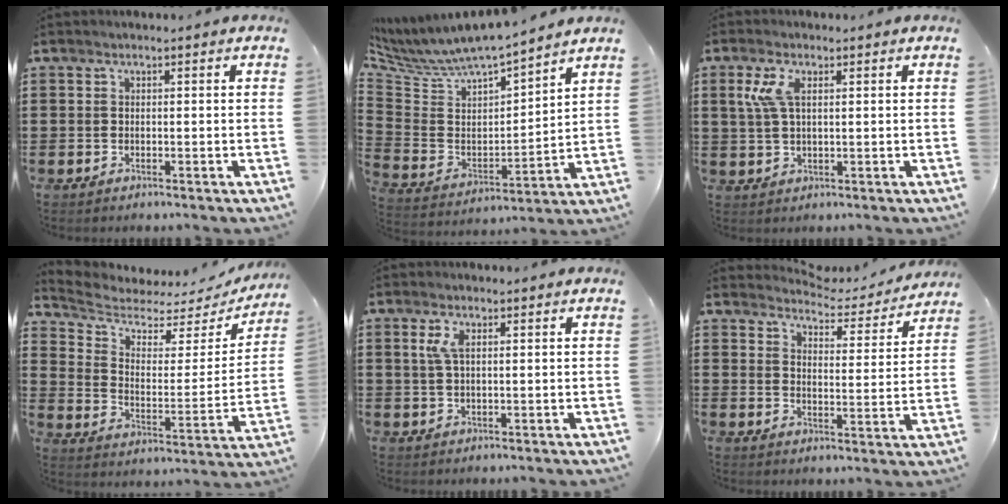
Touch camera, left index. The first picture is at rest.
{"total": 6.7, "force": [6.2, 1.5, 2.0], "torque": [-0.074, -0.051, 0.104]}
{"total": 4.7, "force": [1.5, 2.0, 4.0], "torque": [-0.109, 0.001, 0.017]}
{"total": 4.8, "force": [4.2, 1.9, 1.4], "torque": [-0.058, -0.034, 0.065]}
{"total": 3.1, "force": [1.0, 1.1, 2.7], "torque": [-0.066, 0.005, 0.013]}
{"total": 4.1, "force": [4.0, 0.5, 0.2], "torque": [-0.019, -0.030, 0.066]}